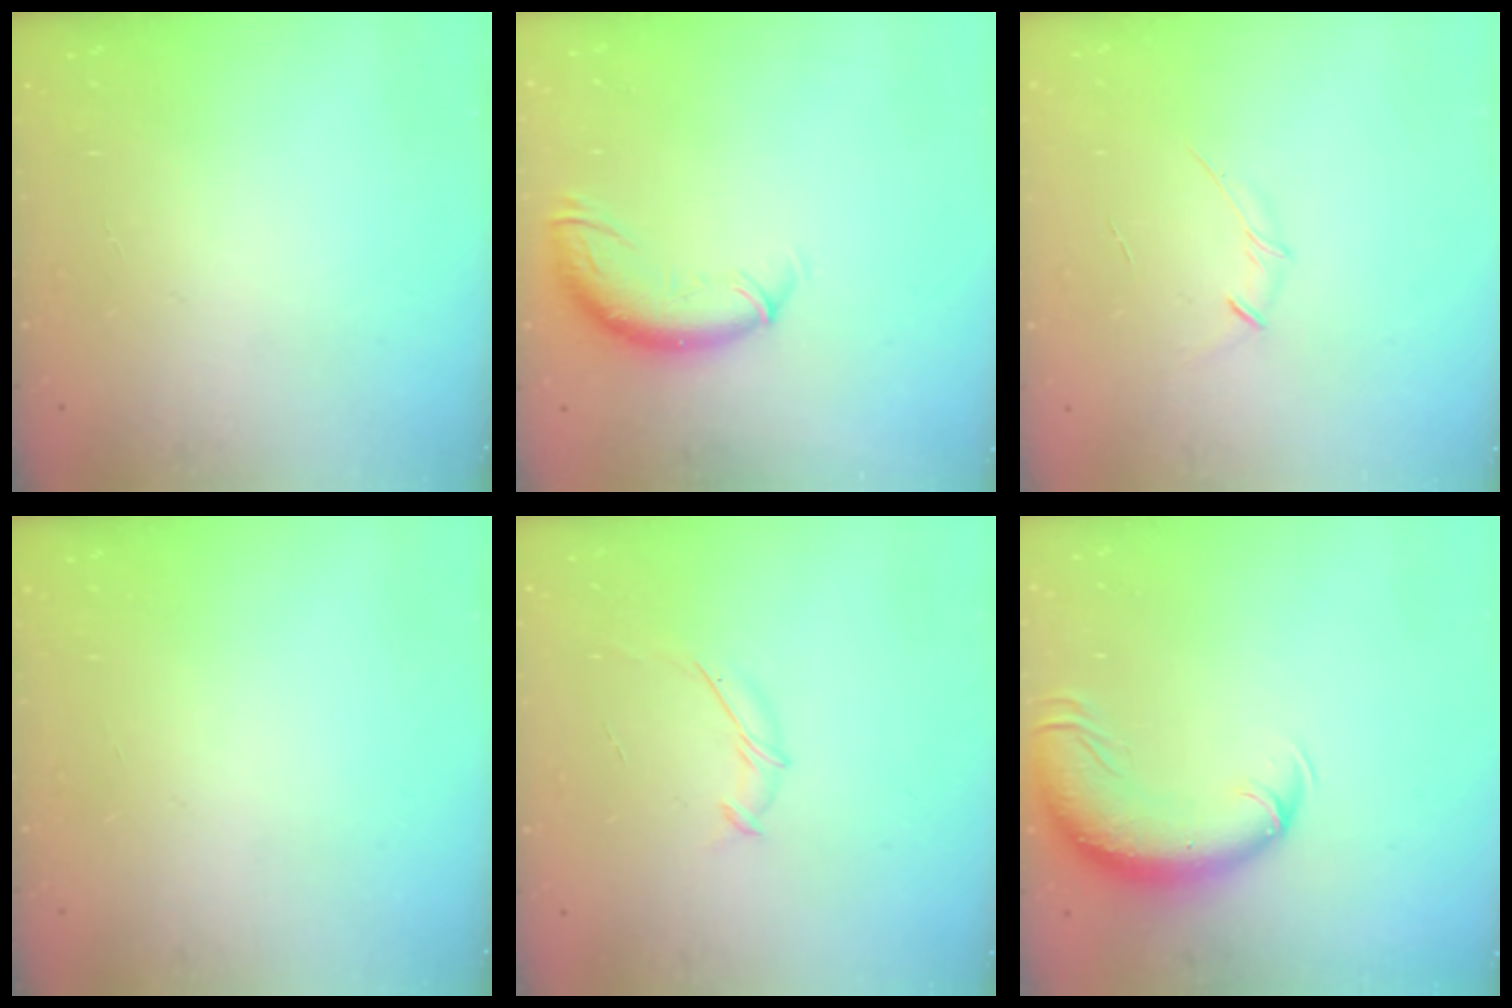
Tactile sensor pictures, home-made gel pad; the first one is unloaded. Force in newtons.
{"total": 10.6, "press": 10.6, "slide": 1.0}
{"total": 3.5, "press": 3.4, "slide": 0.8}
{"total": 0.0}
{"total": 5.3, "press": 5.1, "slide": 1.0}
{"total": 10.6, "press": 10.3, "slide": 2.5}